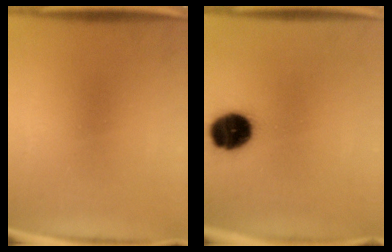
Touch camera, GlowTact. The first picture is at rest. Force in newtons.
{"total": 12.4}